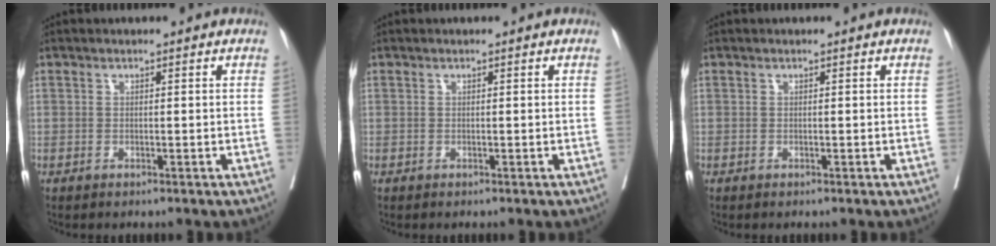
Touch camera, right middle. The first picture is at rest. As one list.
[{"total": 0.0}, {"total": 0.0}]